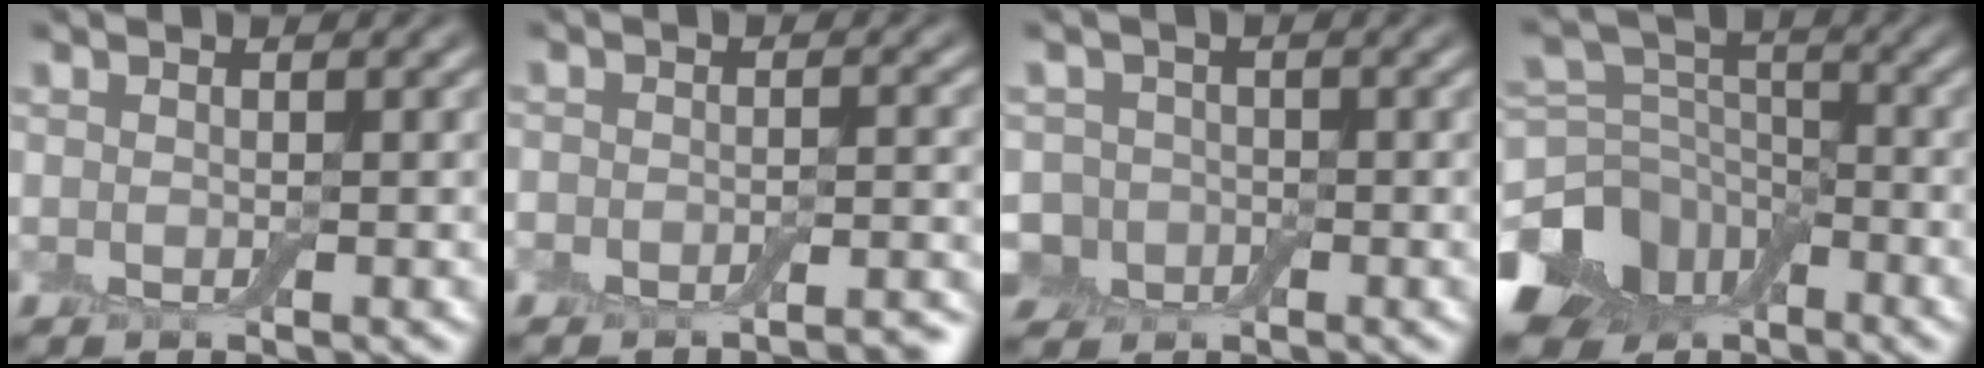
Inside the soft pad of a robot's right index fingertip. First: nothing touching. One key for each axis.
{"total": 3.4, "fx": -3.1, "fy": 0.7, "fz": 1.1, "tx": -0.014, "ty": -0.001, "tz": -0.043}
{"total": 4.1, "fx": -1.1, "fy": 3.8, "fz": 1.3, "tx": -0.006, "ty": 0.016, "tz": -0.045}
{"total": 10.7, "fx": -6.3, "fy": 7.8, "fz": 3.7, "tx": -0.081, "ty": -0.016, "tz": -0.105}